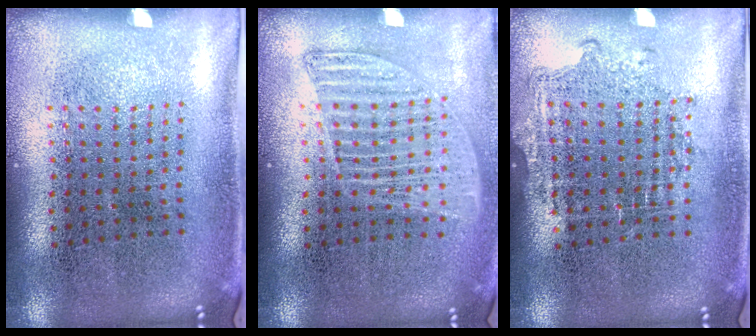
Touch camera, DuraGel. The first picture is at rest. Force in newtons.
{"total": 1.3, "press": 1.1, "slide": 0.6}
{"total": 1.1, "press": 1.0, "slide": 0.4}